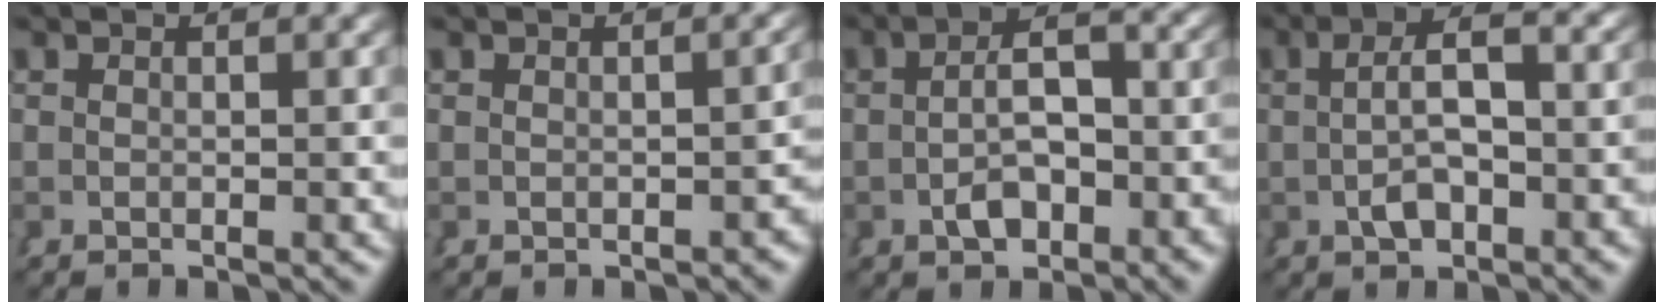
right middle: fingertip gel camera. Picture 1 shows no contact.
{"total": 1.2, "force": [-1.0, 0.4, 0.6], "torque": [-0.005, 0.000, -0.014]}
{"total": 4.3, "force": [-1.4, 1.9, 3.6], "torque": [-0.042, -0.002, -0.019]}
{"total": 4.4, "force": [-0.3, 1.7, 4.0], "torque": [-0.048, 0.004, -0.001]}